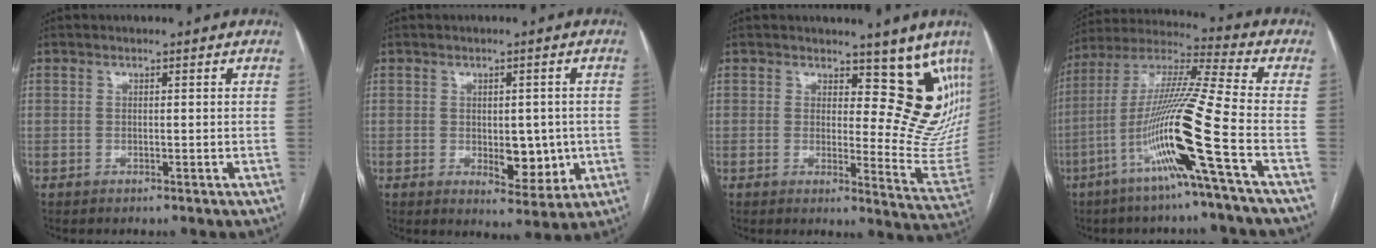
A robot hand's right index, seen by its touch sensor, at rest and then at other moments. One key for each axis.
{"total": 6.6, "fx": -0.8, "fy": 3.4, "fz": 5.6, "tx": -0.066, "ty": -0.002, "tz": 0.002}
{"total": 12.2, "fx": 8.8, "fy": 5.1, "fz": 6.8, "tx": -0.051, "ty": -0.033, "tz": 0.087}
{"total": 17.1, "fx": -6.6, "fy": -2.1, "fz": 15.6, "tx": -0.309, "ty": -0.012, "tz": -0.131}